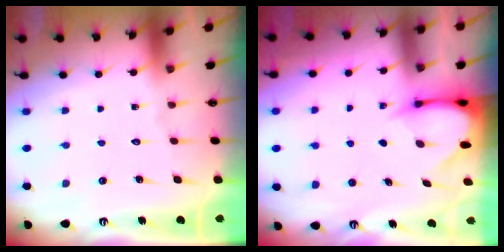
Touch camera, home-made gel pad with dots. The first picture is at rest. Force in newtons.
{"total": 3.3, "press": 3.3, "slide": 0.2}